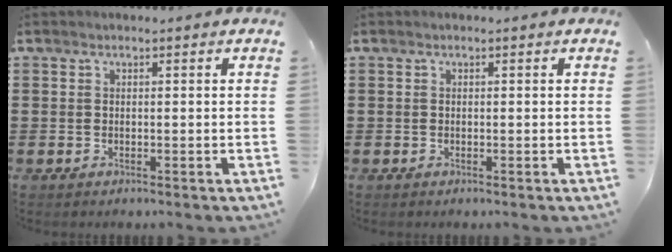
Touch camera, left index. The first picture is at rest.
{"total": 0.0}